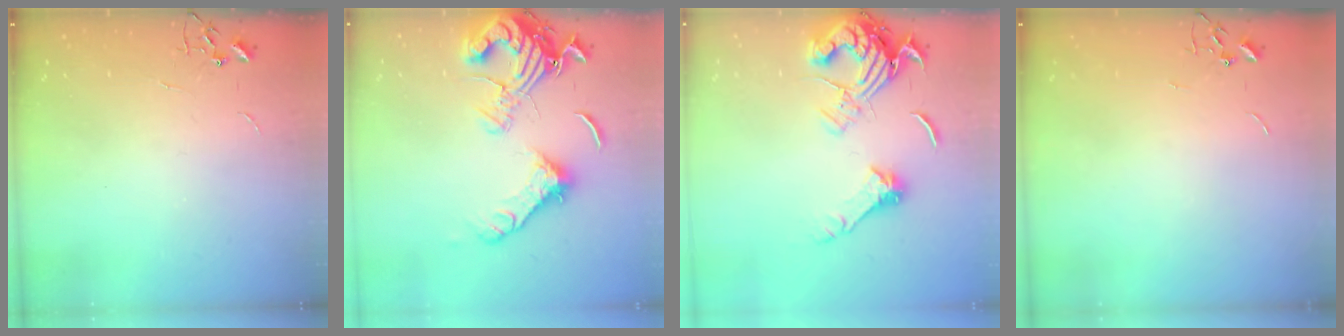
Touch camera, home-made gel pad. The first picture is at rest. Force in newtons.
{"total": 18.8, "press": 18.7, "slide": 2.3}
{"total": 14.2, "press": 14.1, "slide": 1.8}
{"total": 0.0}